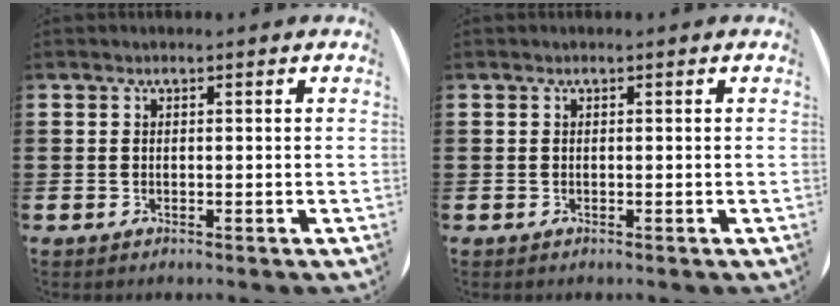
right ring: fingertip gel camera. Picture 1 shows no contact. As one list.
[{"total": 0.0}]